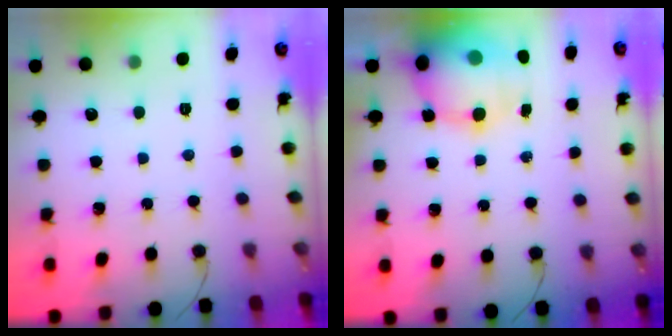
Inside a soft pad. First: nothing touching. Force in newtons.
{"total": 15.4, "press": 14.8, "slide": 4.4}